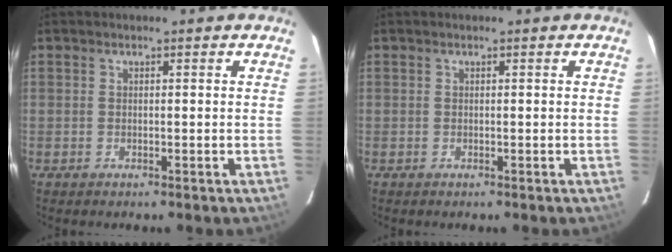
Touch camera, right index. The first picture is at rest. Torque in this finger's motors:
{"motor_torque": [0.14, 0.14, 0.00, 0.00]}